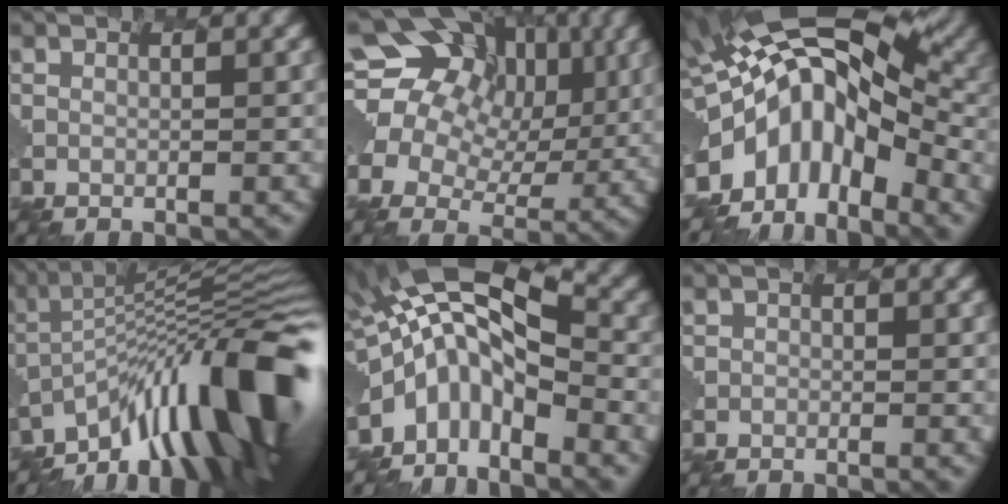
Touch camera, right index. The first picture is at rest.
{"total": 14.3, "force": [5.0, 11.4, 7.1], "torque": [-0.157, 0.037, 0.063]}
{"total": 9.0, "force": [-2.5, 4.9, 7.2], "torque": [-0.125, 0.004, -0.053]}
{"total": 14.0, "force": [-7.3, 4.6, 11.1], "torque": [-0.160, 0.042, -0.156]}
{"total": 7.3, "force": [-2.8, 3.1, 6.0], "torque": [-0.121, 0.018, -0.075]}
{"total": 0.8, "force": [-0.6, -0.3, -0.4], "torque": [-0.005, 0.006, -0.011]}